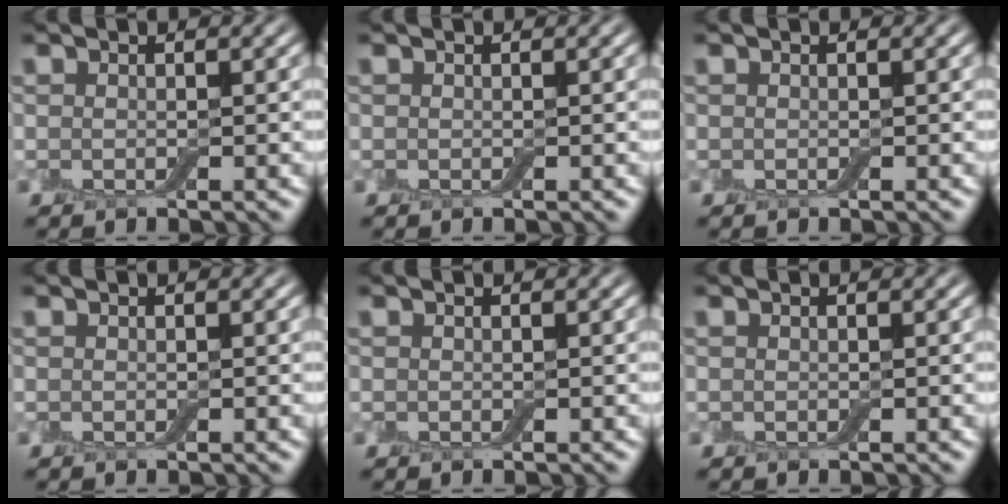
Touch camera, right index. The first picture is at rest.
{"total": 0.0}
{"total": 0.0}
{"total": 0.0}
{"total": 0.0}
{"total": 0.0}